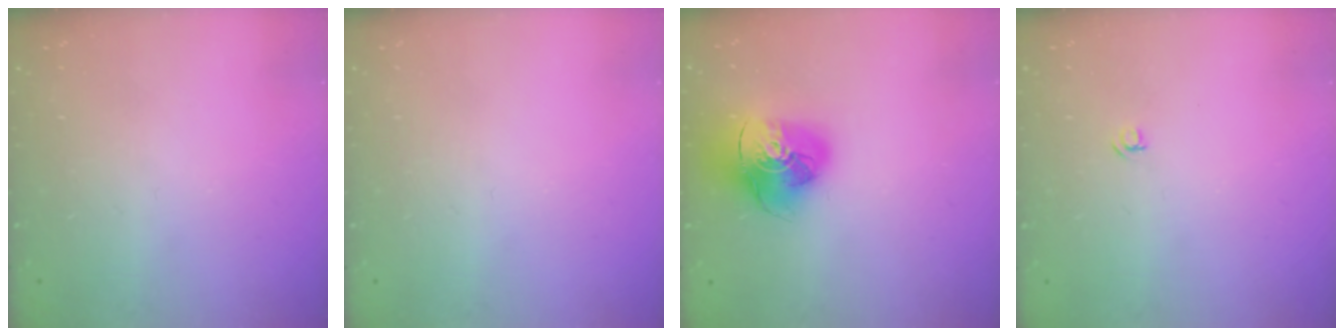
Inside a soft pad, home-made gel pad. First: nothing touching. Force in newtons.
{"total": 0.0}
{"total": 15.7, "press": 15.6, "slide": 1.9}
{"total": 3.2, "press": 3.2, "slide": 0.3}